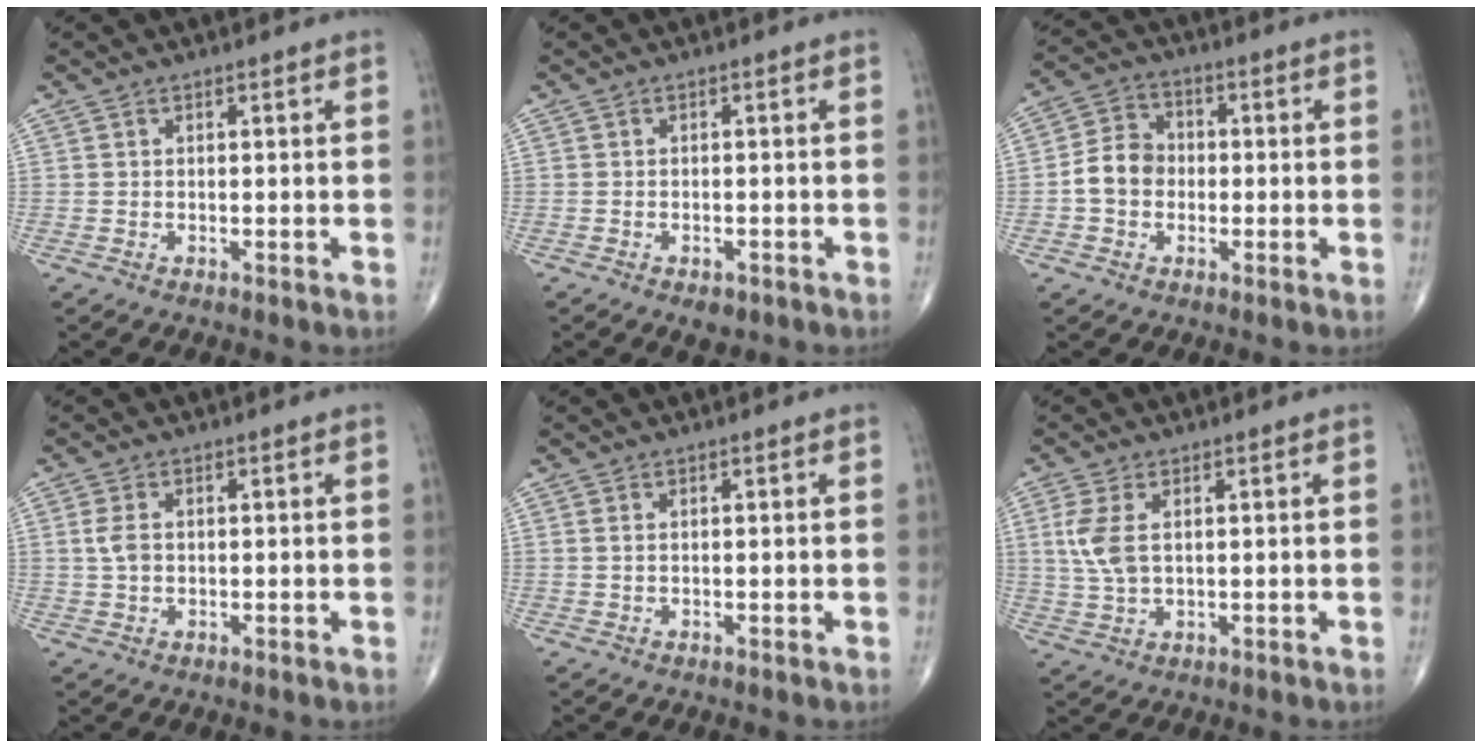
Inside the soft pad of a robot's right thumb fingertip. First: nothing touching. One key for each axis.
{"total": 2.6, "fx": -1.5, "fy": 1.5, "fz": 1.6, "tx": -0.021, "ty": 0.005, "tz": -0.015}
{"total": 7.4, "fx": -1.0, "fy": 6.1, "fz": 4.0, "tx": -0.058, "ty": 0.025, "tz": -0.032}
{"total": 3.0, "fx": 0.3, "fy": 2.1, "fz": 2.2, "tx": -0.048, "ty": 0.002, "tz": 0.005}
{"total": 0.7, "fx": 0.2, "fy": 0.4, "fz": 0.6, "tx": -0.017, "ty": 0.004, "tz": 0.008}
{"total": 6.1, "fx": 1.4, "fy": 3.3, "fz": 4.9, "tx": -0.119, "ty": -0.001, "tz": 0.031}